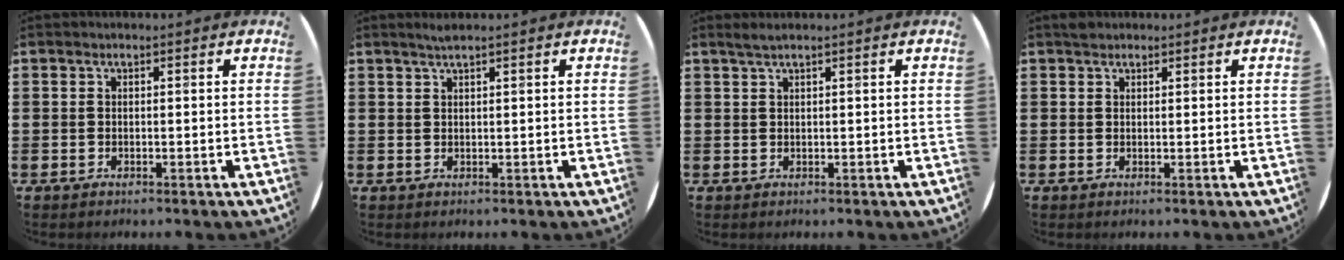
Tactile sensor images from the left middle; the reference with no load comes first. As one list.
[{"total": 1.4, "force": [1.1, -0.1, 0.8], "torque": [-0.014, 0.002, 0.019]}, {"total": 1.1, "force": [0.8, -0.1, 0.8], "torque": [-0.012, 0.003, 0.013]}, {"total": 0.9, "force": [0.9, 0.4, -0.1], "torque": [0.001, 0.003, 0.017]}]